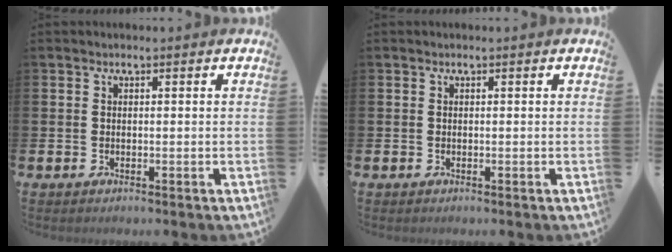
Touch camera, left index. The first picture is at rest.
{"total": 0.0}